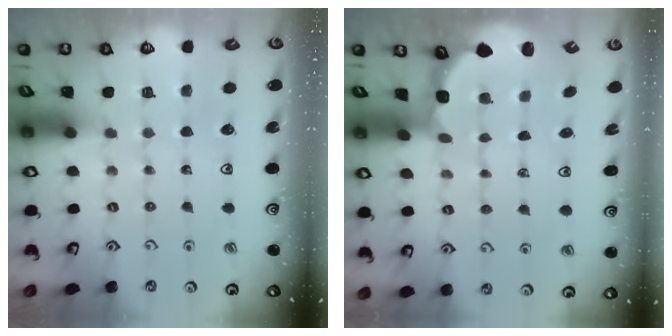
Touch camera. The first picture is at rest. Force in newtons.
{"total": 2.5, "press": 1.9, "slide": 1.6}